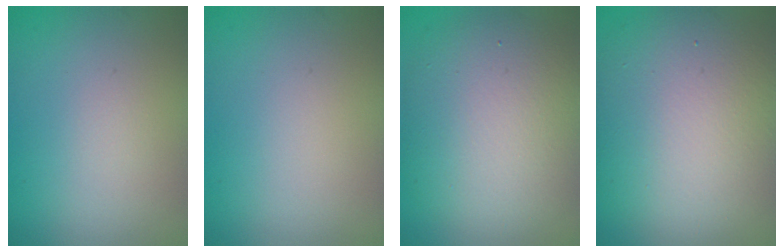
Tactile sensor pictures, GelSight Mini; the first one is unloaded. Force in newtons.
{"total": 0.0}
{"total": 9.9, "press": 9.8, "slide": 0.8}
{"total": 12.9, "press": 12.9, "slide": 0.8}